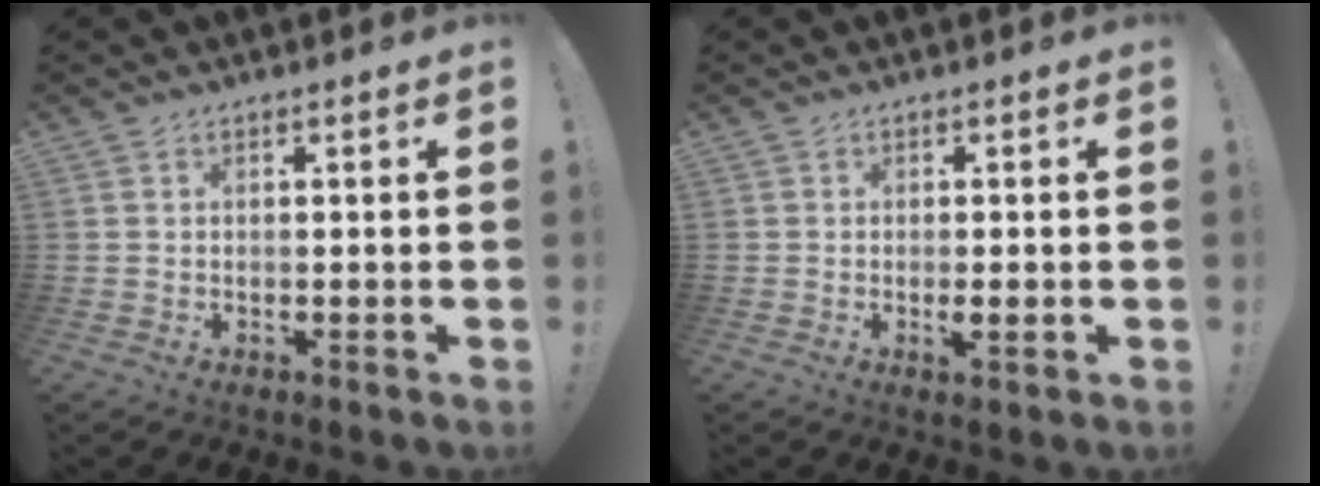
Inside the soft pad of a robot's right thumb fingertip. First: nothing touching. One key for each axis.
{"total": 2.2, "fx": -0.3, "fy": 0.4, "fz": 2.2, "tx": -0.032, "ty": -0.002, "tz": -0.005}